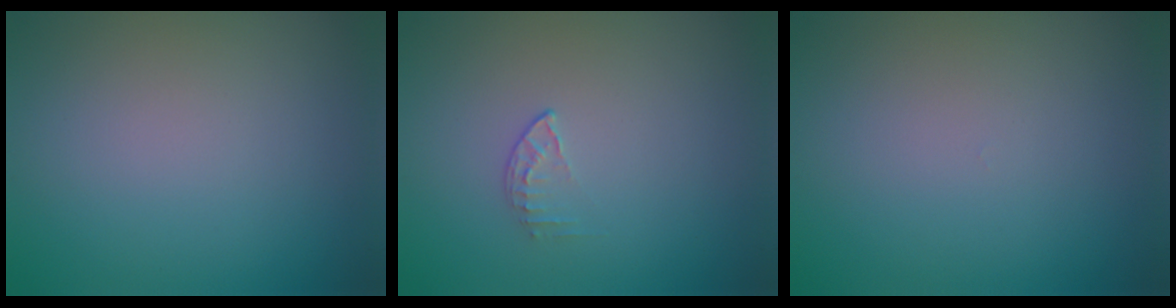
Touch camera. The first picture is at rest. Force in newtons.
{"total": 0.8, "press": 0.6, "slide": 0.6}
{"total": 0.0}